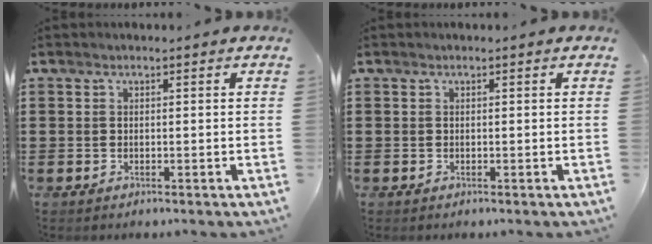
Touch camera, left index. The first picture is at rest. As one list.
[{"total": 0.0}]